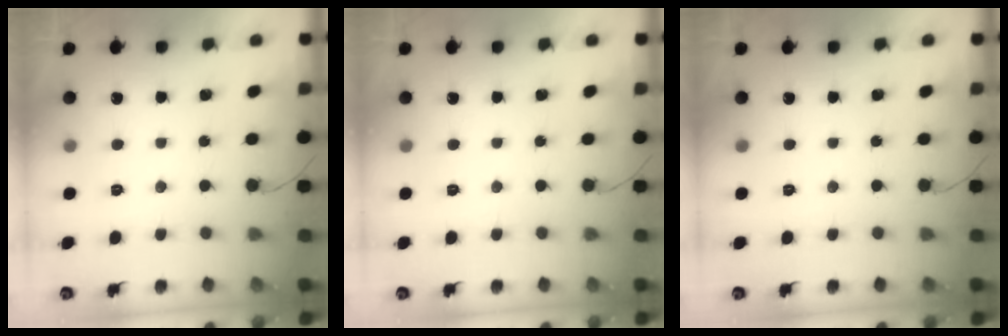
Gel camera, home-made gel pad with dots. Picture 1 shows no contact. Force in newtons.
{"total": 0.0}
{"total": 0.0}